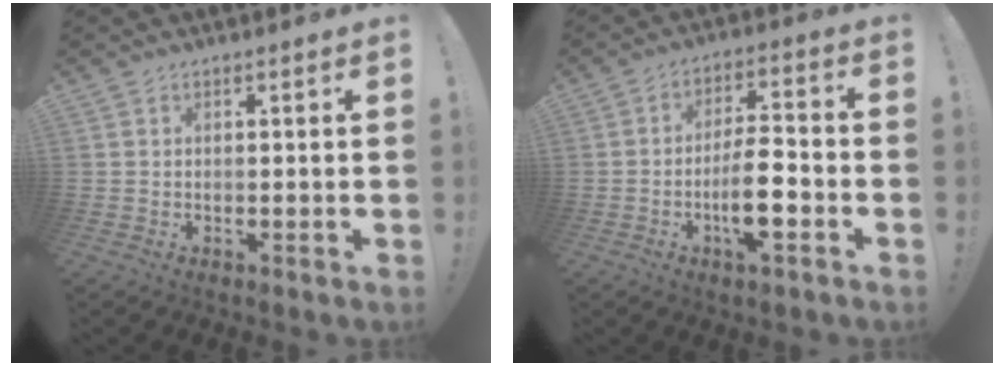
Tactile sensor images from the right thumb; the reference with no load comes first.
{"total": 11.0, "force": [-3.9, 3.5, 9.6], "torque": [-0.173, 0.011, -0.072]}